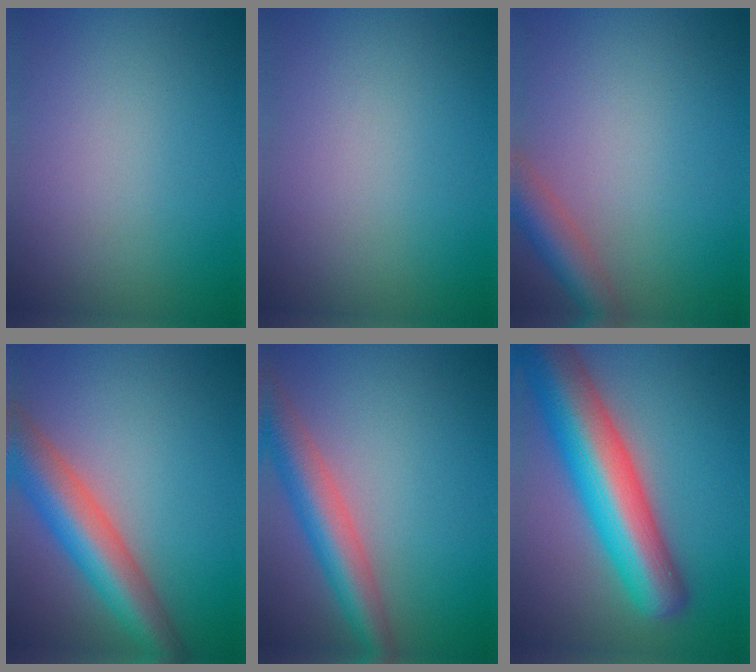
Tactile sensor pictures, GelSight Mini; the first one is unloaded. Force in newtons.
{"total": 0.0}
{"total": 3.8, "press": 3.8, "slide": 0.2}
{"total": 8.1, "press": 8.1, "slide": 0.4}
{"total": 6.2, "press": 6.2, "slide": 0.1}
{"total": 12.3, "press": 12.3, "slide": 0.5}